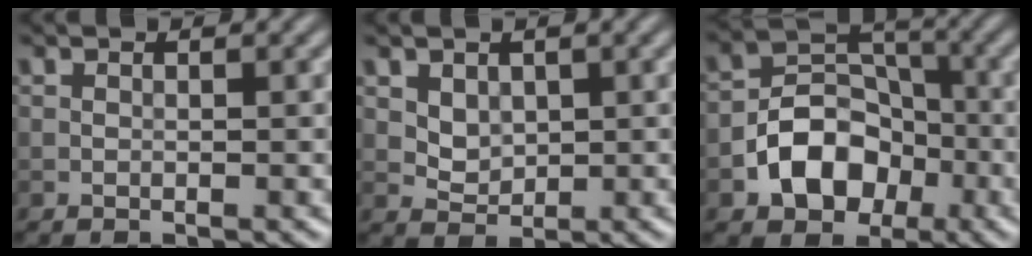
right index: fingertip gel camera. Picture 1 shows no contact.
{"total": 2.0, "force": [0.8, 1.6, 1.0], "torque": [-0.020, -0.009, 0.024]}
{"total": 6.4, "force": [-2.6, 4.7, 3.5], "torque": [-0.045, 0.001, -0.048]}